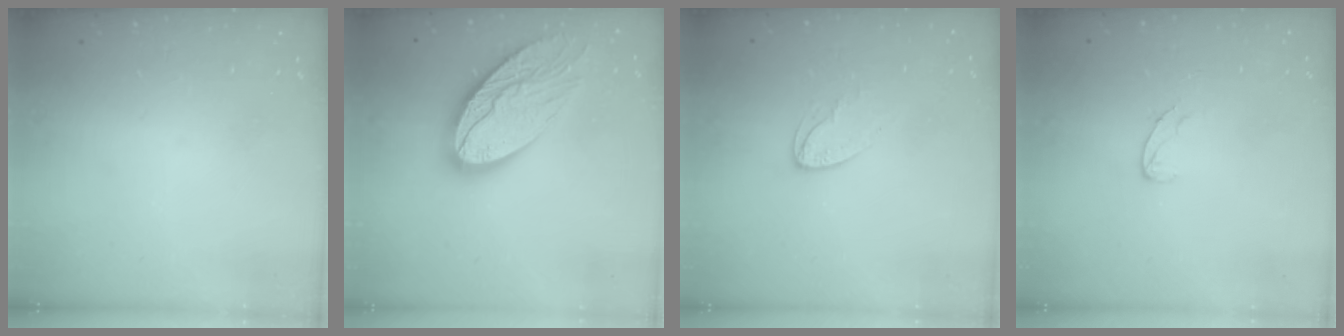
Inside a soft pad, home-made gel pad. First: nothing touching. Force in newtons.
{"total": 16.6, "press": 16.6, "slide": 1.2}
{"total": 3.3, "press": 3.3, "slide": 0.2}
{"total": 5.0, "press": 5.0, "slide": 0.5}